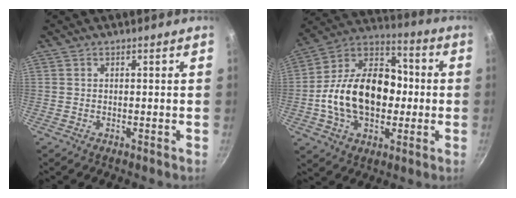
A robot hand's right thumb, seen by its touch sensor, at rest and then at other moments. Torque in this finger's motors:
{"motor_torque": [2.55, 2.46, 1.41, -0.84, 0.22]}